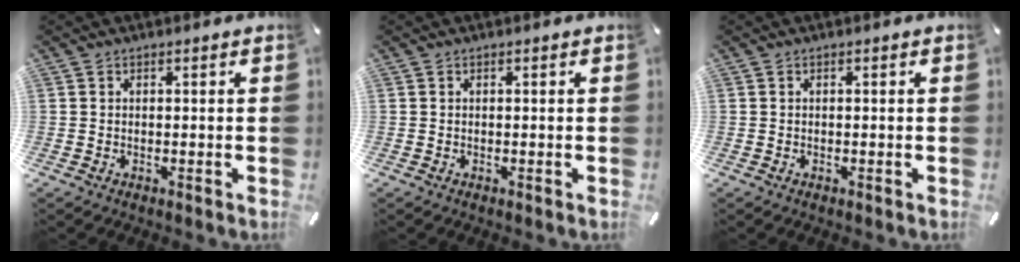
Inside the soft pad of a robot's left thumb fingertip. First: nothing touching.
{"total": 0.0}
{"total": 0.0}